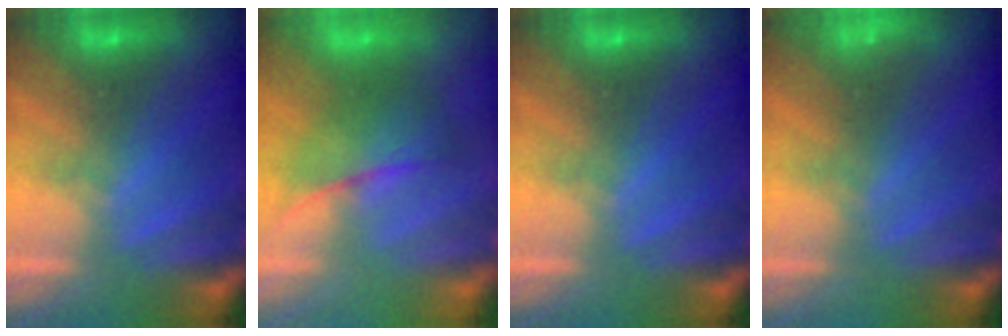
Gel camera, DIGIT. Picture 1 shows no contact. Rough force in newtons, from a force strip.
{"total": 2.1}
{"total": 0.0}
{"total": 2.9}